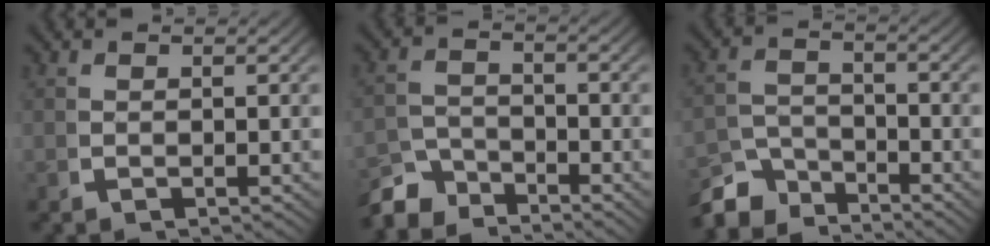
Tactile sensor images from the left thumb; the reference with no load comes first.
{"total": 4.4, "force": [-4.0, 1.5, 0.9], "torque": [0.001, -0.012, -0.073]}
{"total": 4.9, "force": [-4.2, 2.0, 1.5], "torque": [-0.006, -0.014, -0.075]}